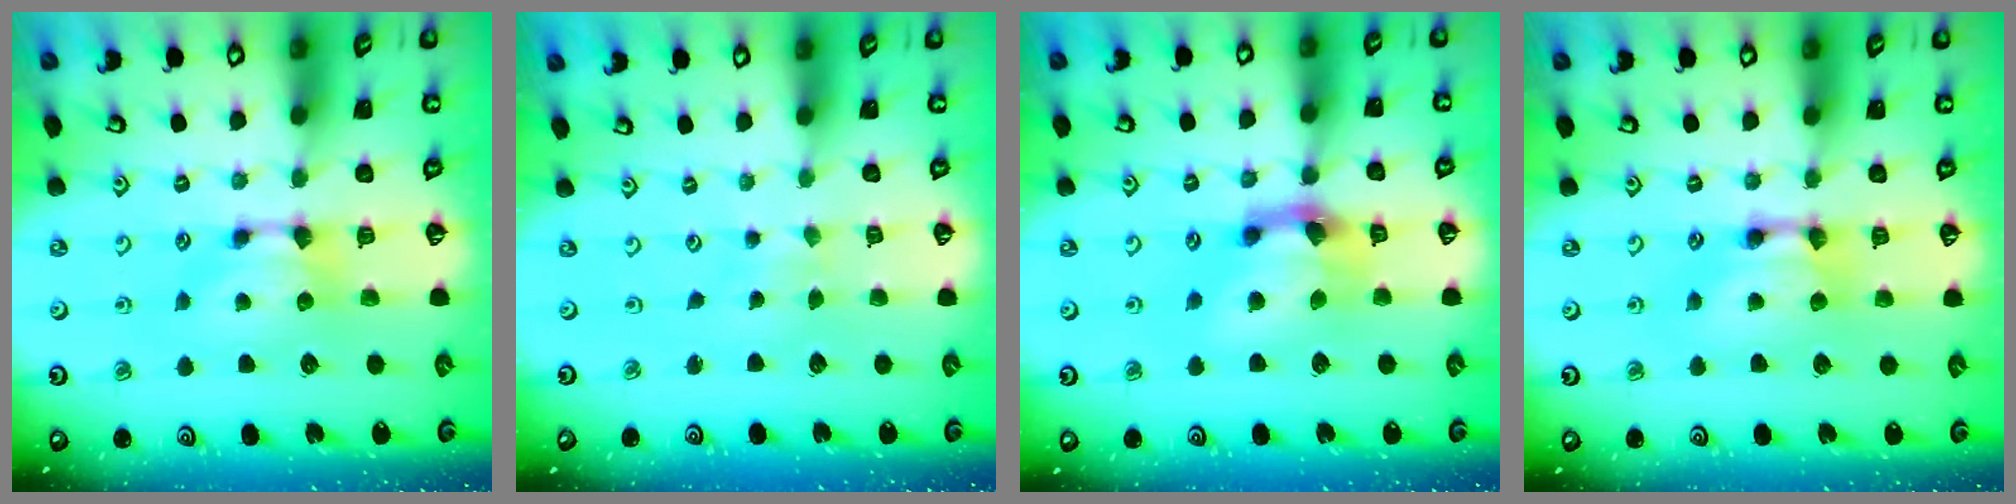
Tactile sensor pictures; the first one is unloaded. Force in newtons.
{"total": 3.7, "press": 3.7, "slide": 0.2}
{"total": 4.7, "press": 4.1, "slide": 2.4}
{"total": 2.5, "press": 2.5, "slide": 0.1}